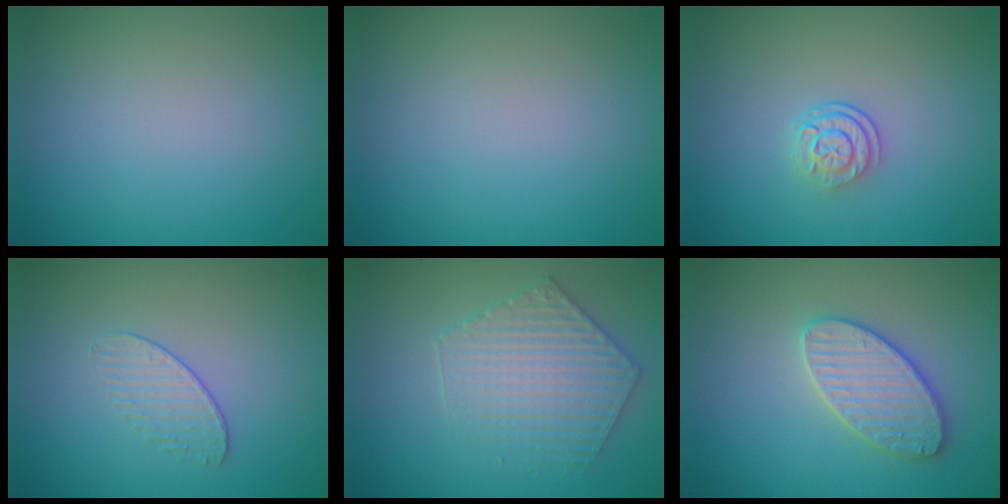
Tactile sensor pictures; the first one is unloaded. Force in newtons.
{"total": 0.0}
{"total": 2.5, "press": 1.8, "slide": 1.8}
{"total": 1.3, "press": 0.7, "slide": 1.1}
{"total": 4.0, "press": 3.8, "slide": 1.4}
{"total": 3.6, "press": 3.6, "slide": 0.1}